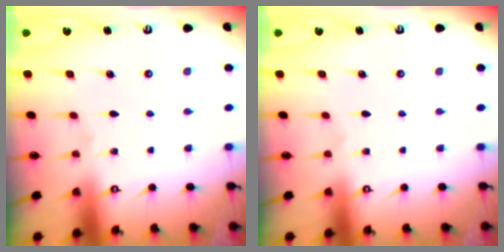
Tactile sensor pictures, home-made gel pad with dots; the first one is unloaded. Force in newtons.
{"total": 0.0}